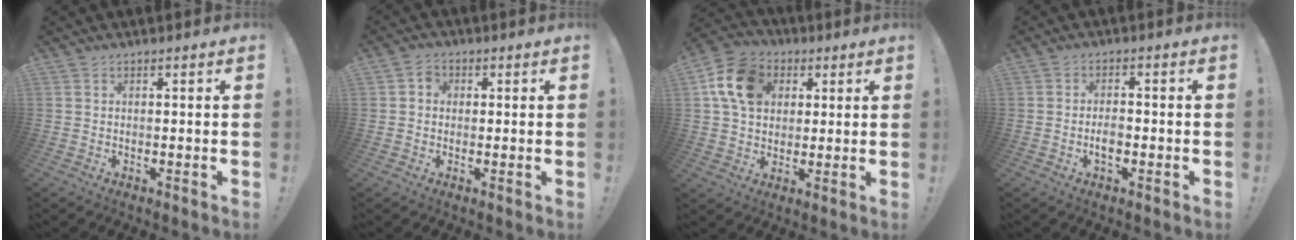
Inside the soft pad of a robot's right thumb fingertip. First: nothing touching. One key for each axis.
{"total": 3.3, "fx": 0.1, "fy": 2.9, "fz": 1.6, "tx": -0.022, "ty": 0.004, "tz": 0.003}
{"total": 14.5, "fx": 4.5, "fy": 11.2, "fz": 8.0, "tx": -0.131, "ty": -0.001, "tz": 0.092}
{"total": 3.7, "fx": -1.3, "fy": 1.7, "fz": 3.0, "tx": -0.050, "ty": 0.003, "tz": -0.026}